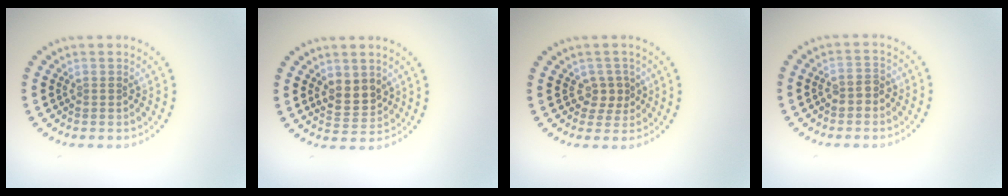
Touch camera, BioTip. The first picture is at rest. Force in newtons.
{"total": 2.7, "press": 2.6, "slide": 0.8}
{"total": 1.8, "press": 1.5, "slide": 1.0}
{"total": 1.6, "press": 1.5, "slide": 0.5}